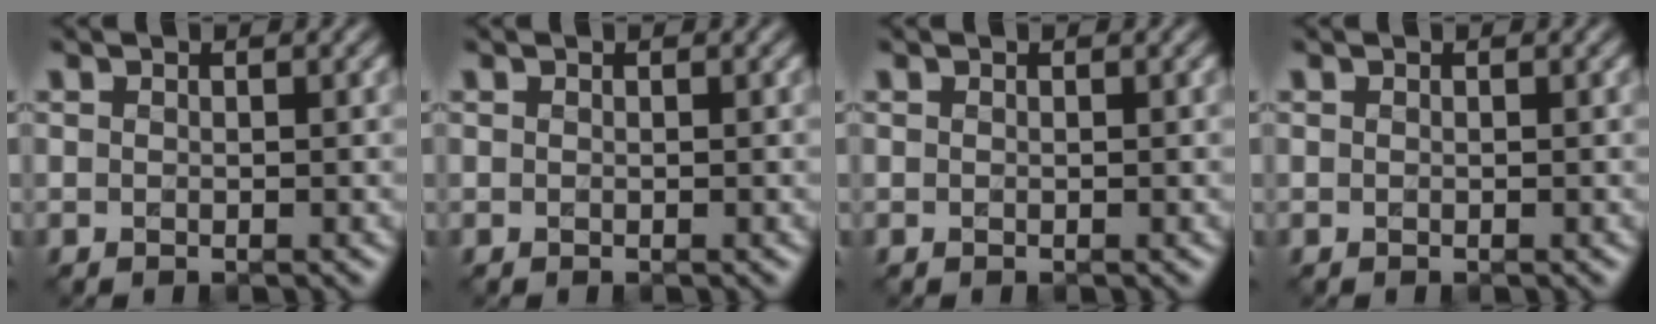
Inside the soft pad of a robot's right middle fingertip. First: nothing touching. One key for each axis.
{"total": 0.0}
{"total": 0.0}
{"total": 0.0}